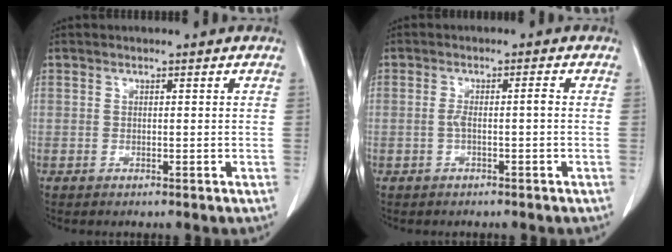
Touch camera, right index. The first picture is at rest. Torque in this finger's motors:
{"motor_torque": [0.24, -0.12, 0.09, 0.04]}